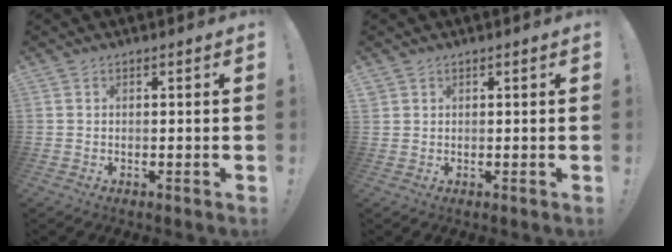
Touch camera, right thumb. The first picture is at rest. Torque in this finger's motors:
{"motor_torque": [0.10, 0.10, 0.00, 0.00, -0.02]}